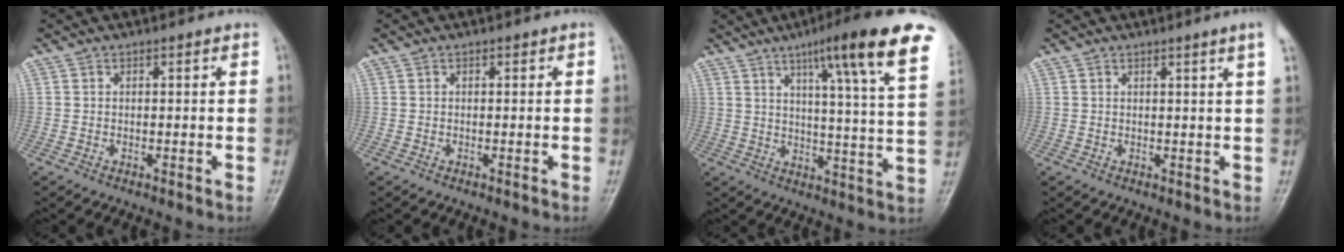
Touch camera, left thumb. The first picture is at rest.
{"total": 0.0}
{"total": 19.4, "force": [11.1, 1.8, 15.8], "torque": [-0.206, -0.037, 0.144]}
{"total": 2.6, "force": [1.5, -0.8, 1.9], "torque": [-0.026, -0.008, 0.024]}